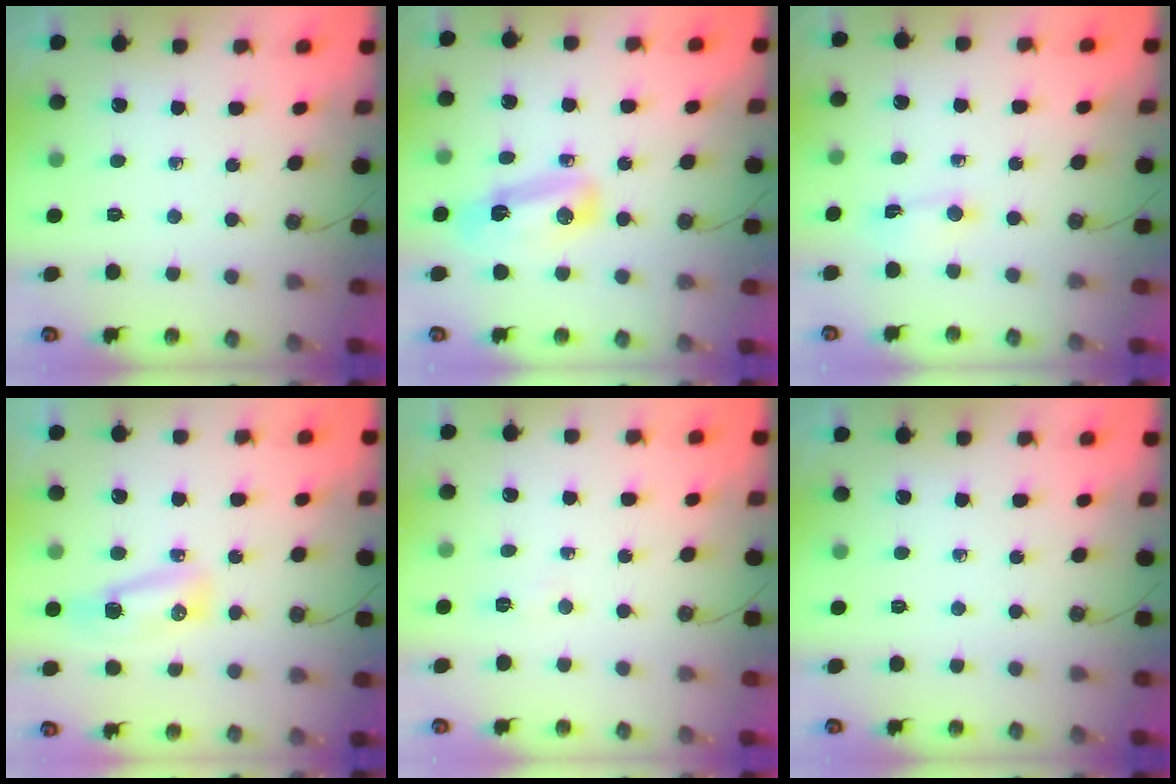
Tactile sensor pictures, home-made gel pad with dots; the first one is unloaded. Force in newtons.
{"total": 8.5, "press": 8.5, "slide": 0.7}
{"total": 2.5, "press": 2.5, "slide": 0.4}
{"total": 7.8, "press": 7.8, "slide": 1.0}
{"total": 2.9, "press": 2.9, "slide": 0.5}
{"total": 0.0}